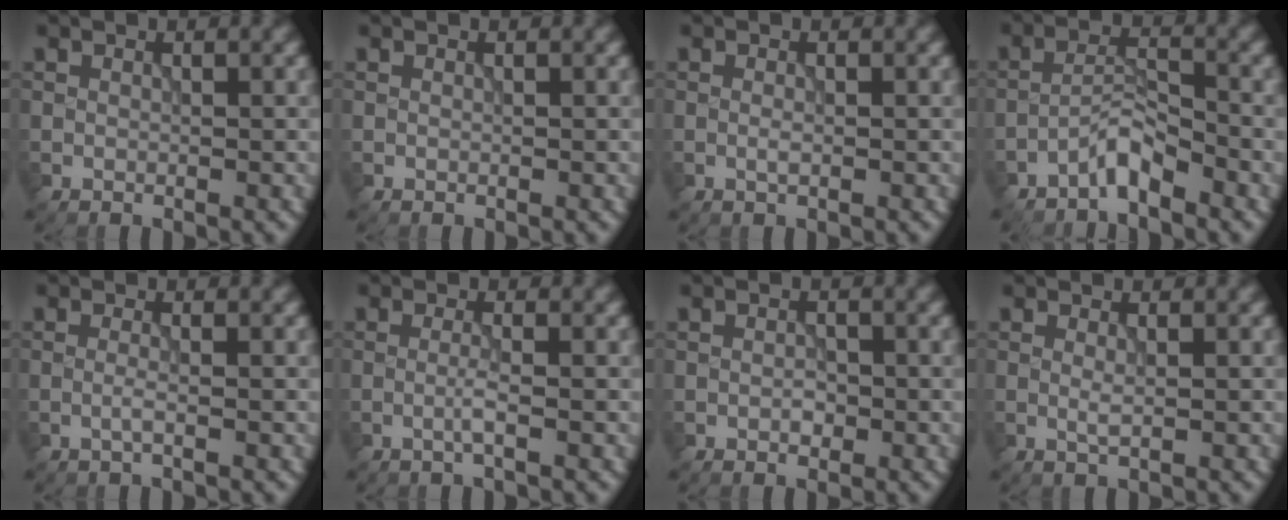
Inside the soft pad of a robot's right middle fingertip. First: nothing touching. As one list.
[{"total": 0.0}, {"total": 0.7, "force": [-0.1, 0.2, 0.6], "torque": [-0.014, -0.003, -0.004]}, {"total": 2.6, "force": [-2.2, 0.4, 1.4], "torque": [-0.025, 0.012, -0.045]}, {"total": 1.1, "force": [-0.3, 0.2, 1.0], "torque": [-0.018, 0.000, -0.011]}, {"total": 1.3, "force": [-0.4, 0.0, 1.3], "torque": [-0.024, 0.002, -0.013]}, {"total": 1.0, "force": [-0.4, 0.6, 0.8], "torque": [-0.013, 0.002, -0.007]}, {"total": 0.9, "force": [0.1, 0.1, 0.9], "torque": [-0.018, -0.001, 0.000]}]